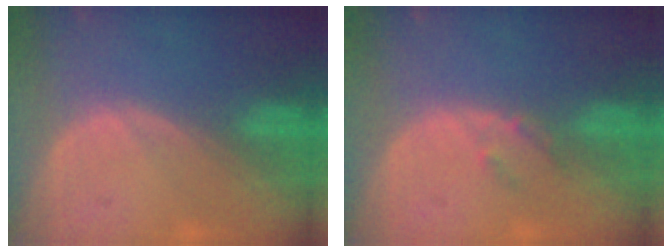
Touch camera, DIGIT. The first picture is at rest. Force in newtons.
{"total": 1.8, "press": 1.6, "slide": 0.8}